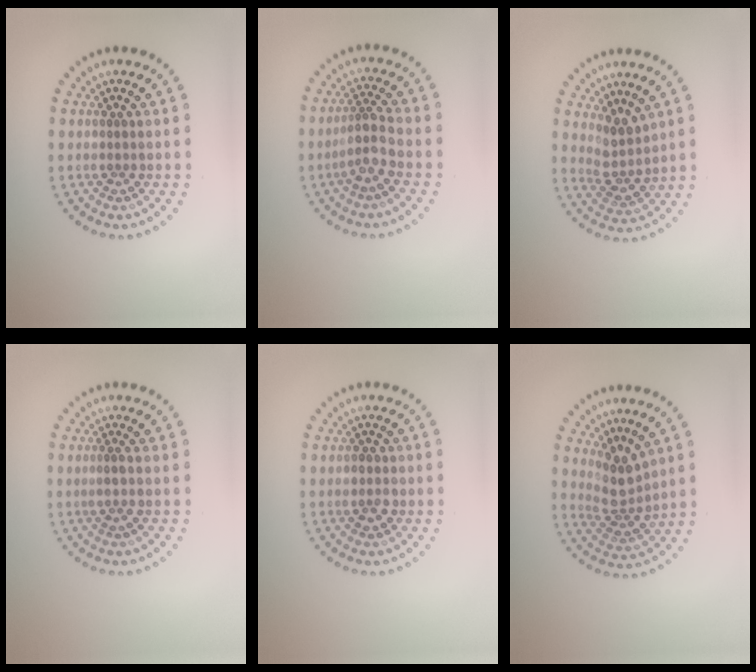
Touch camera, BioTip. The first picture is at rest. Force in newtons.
{"total": 2.6, "press": 2.2, "slide": 1.5}
{"total": 2.5, "press": 1.9, "slide": 1.6}
{"total": 1.0, "press": 0.6, "slide": 0.8}
{"total": 1.4, "press": 1.4, "slide": 0.2}
{"total": 2.8, "press": 2.1, "slide": 1.9}